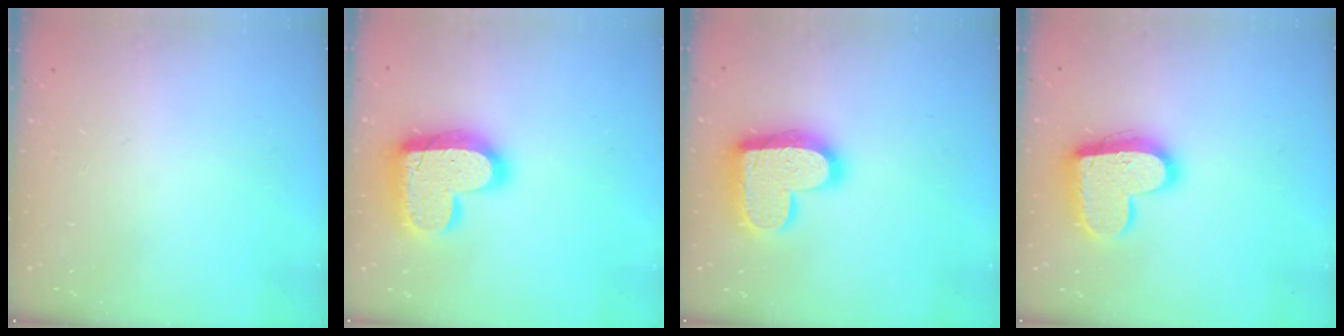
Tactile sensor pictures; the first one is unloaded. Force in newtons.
{"total": 20.2, "press": 20.1, "slide": 1.3}
{"total": 19.2, "press": 19.2, "slide": 1.3}
{"total": 17.6, "press": 17.5, "slide": 1.3}